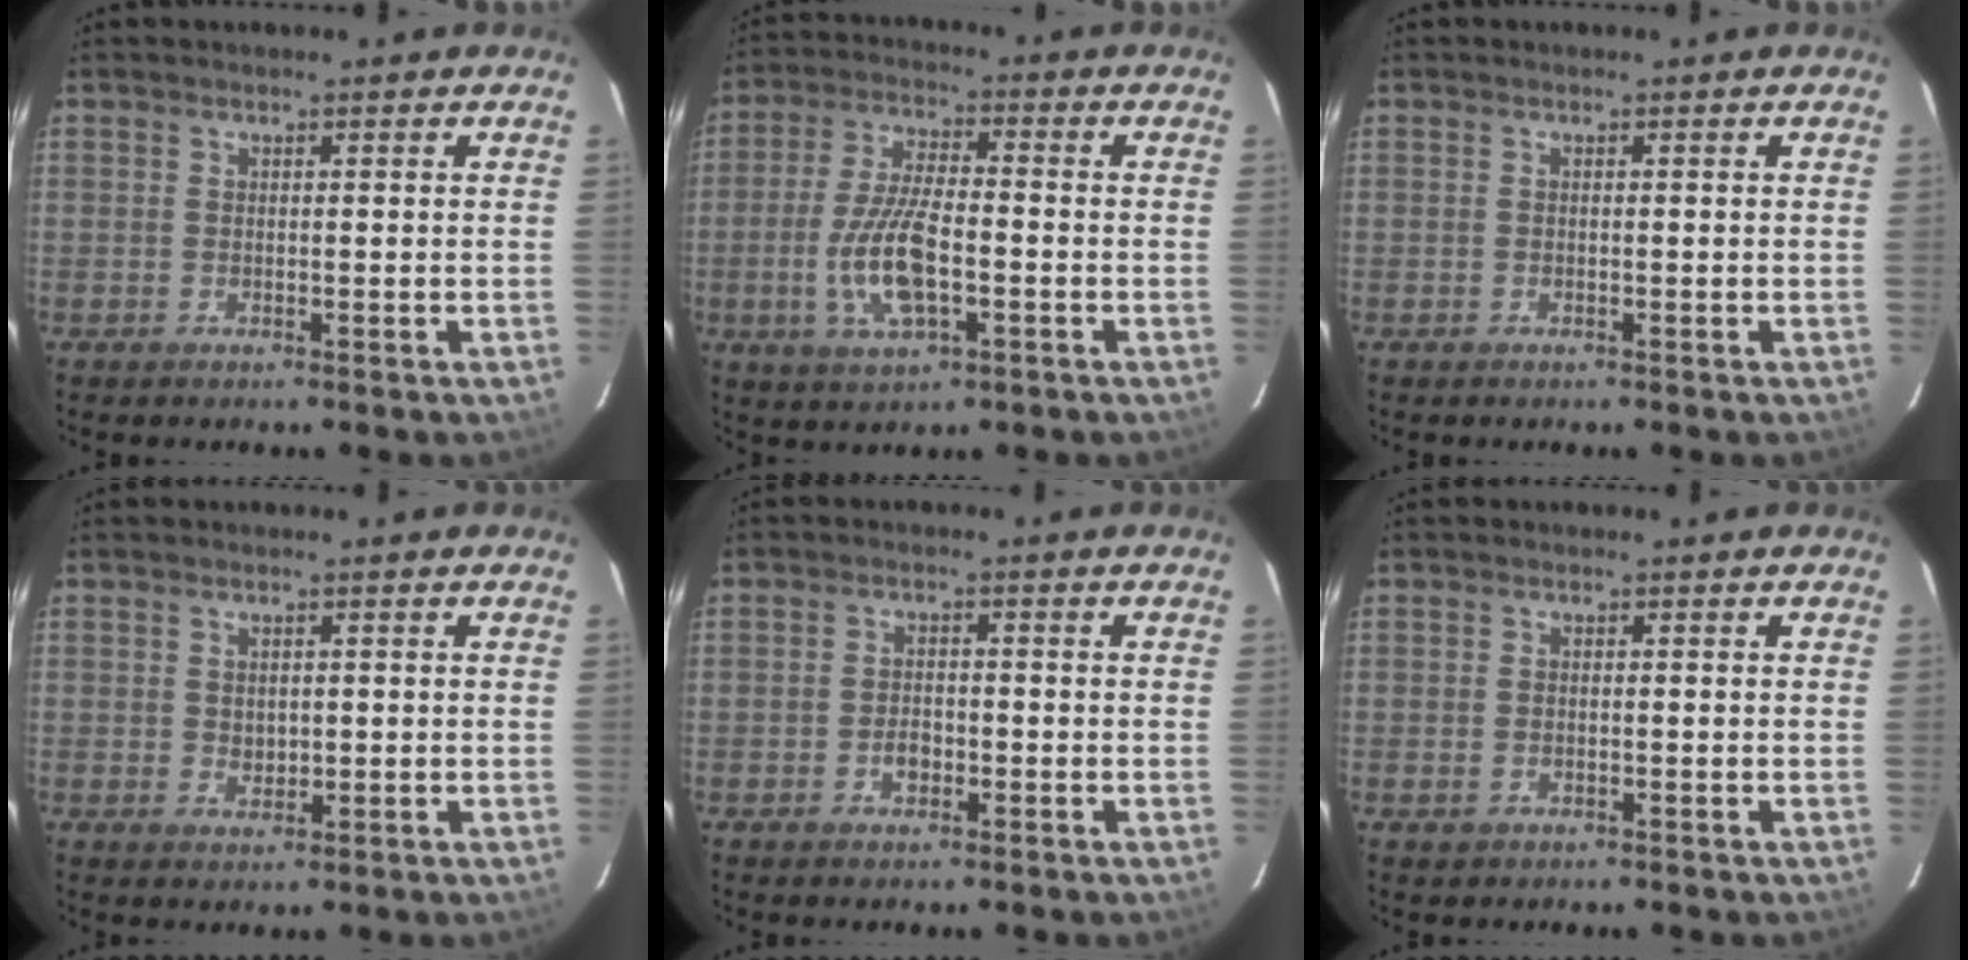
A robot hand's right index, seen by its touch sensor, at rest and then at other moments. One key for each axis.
{"total": 11.3, "fx": -3.0, "fy": 4.1, "fz": 10.2, "tx": -0.210, "ty": -0.004, "tz": -0.054}
{"total": 0.0}
{"total": 1.8, "fx": 0.4, "fy": 1.6, "fz": 0.8, "tx": -0.011, "ty": 0.000, "tz": 0.011}
{"total": 2.4, "fx": -1.1, "fy": 1.6, "fz": 1.5, "tx": -0.028, "ty": 0.004, "tz": -0.019}
{"total": 1.0, "fx": -0.4, "fy": 0.8, "fz": 0.4, "tx": -0.007, "ty": -0.002, "tz": -0.007}